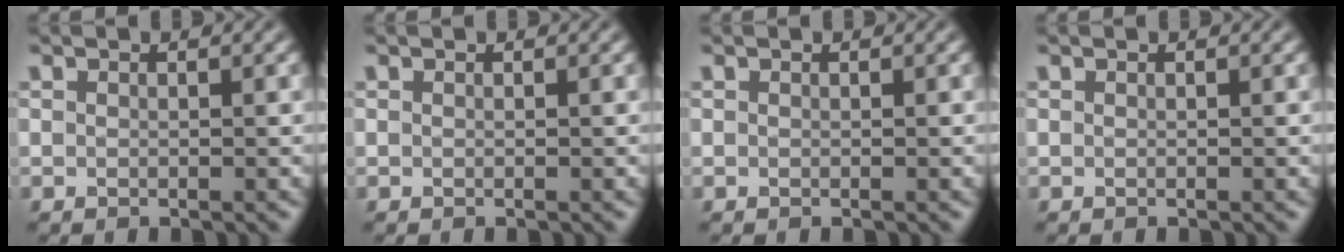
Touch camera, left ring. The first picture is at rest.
{"total": 0.0}
{"total": 0.0}
{"total": 0.0}